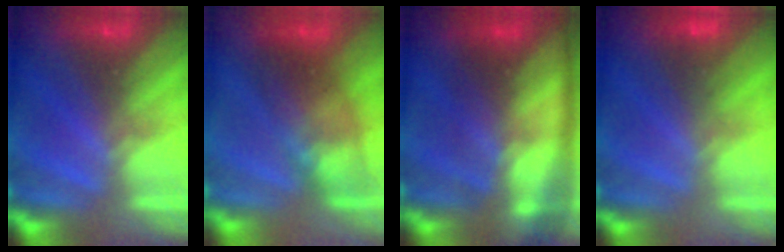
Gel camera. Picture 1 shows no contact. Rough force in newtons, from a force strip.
{"total": 6.1}
{"total": 7.5}
{"total": 2.9}